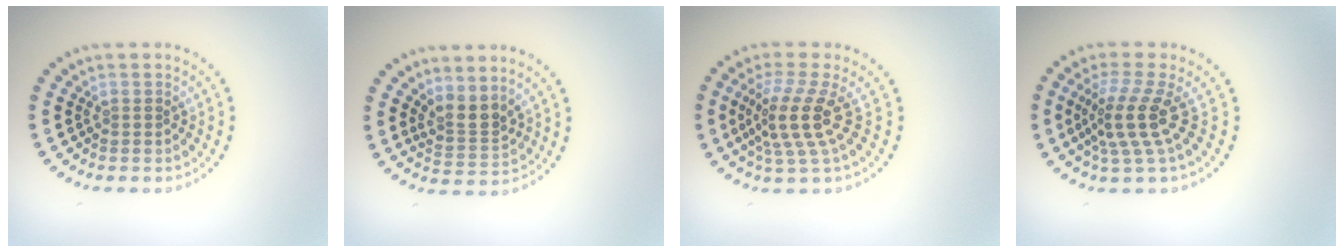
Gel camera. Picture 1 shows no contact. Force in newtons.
{"total": 2.6, "press": 1.9, "slide": 1.7}
{"total": 4.0, "press": 3.0, "slide": 2.7}
{"total": 3.9, "press": 2.9, "slide": 2.7}